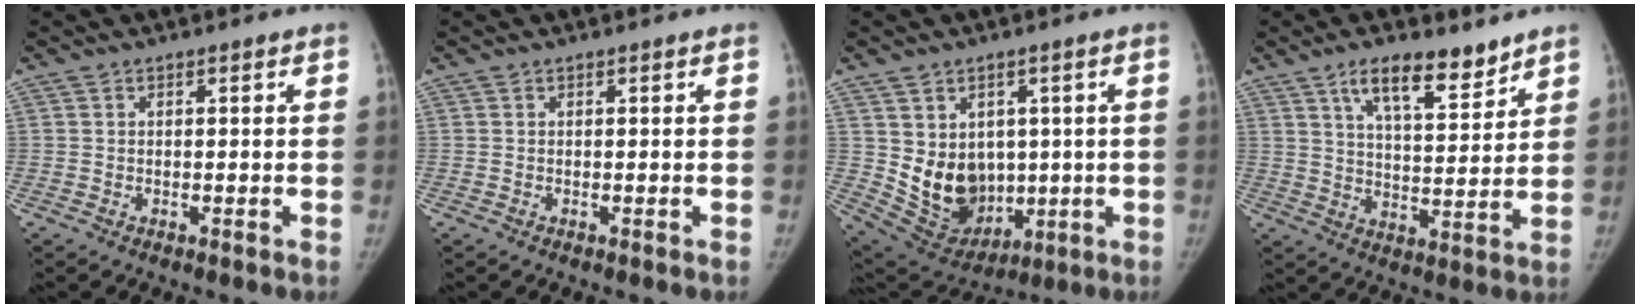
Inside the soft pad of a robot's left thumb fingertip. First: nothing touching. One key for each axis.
{"total": 0.0}
{"total": 12.7, "fx": 0.6, "fy": 10.1, "fz": 7.6, "tx": -0.086, "ty": -0.015, "tz": 0.047}
{"total": 11.2, "fx": 7.7, "fy": 4.0, "fz": 7.0, "tx": -0.092, "ty": -0.049, "tz": 0.131}